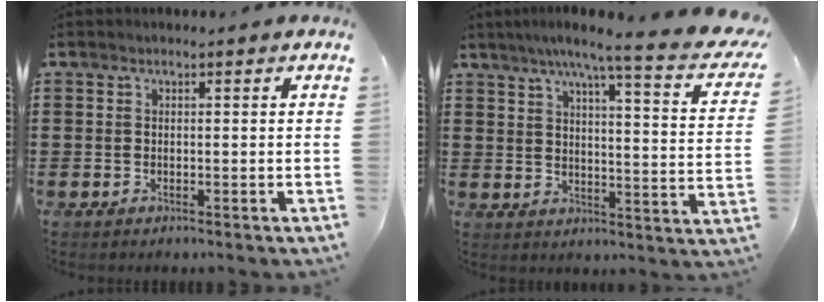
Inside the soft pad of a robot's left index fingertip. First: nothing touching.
{"total": 7.4, "force": [5.7, -0.5, 4.7], "torque": [-0.097, -0.042, 0.086]}